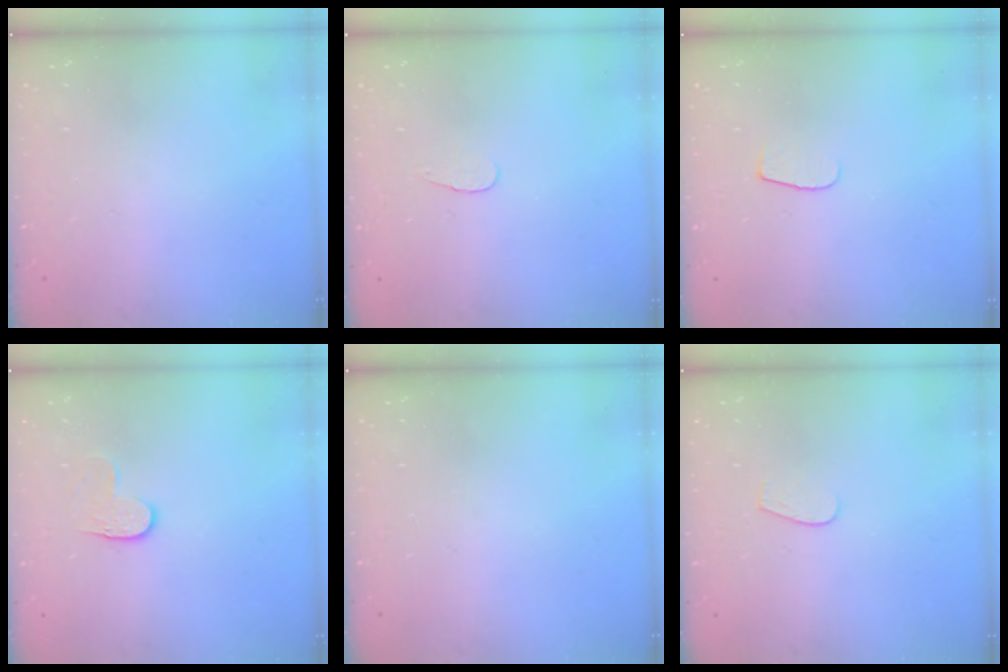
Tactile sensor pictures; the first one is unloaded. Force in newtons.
{"total": 3.4, "press": 3.4, "slide": 0.4}
{"total": 4.8, "press": 4.8, "slide": 0.6}
{"total": 3.4, "press": 3.4, "slide": 0.3}
{"total": 0.0}
{"total": 3.3, "press": 3.3, "slide": 0.2}